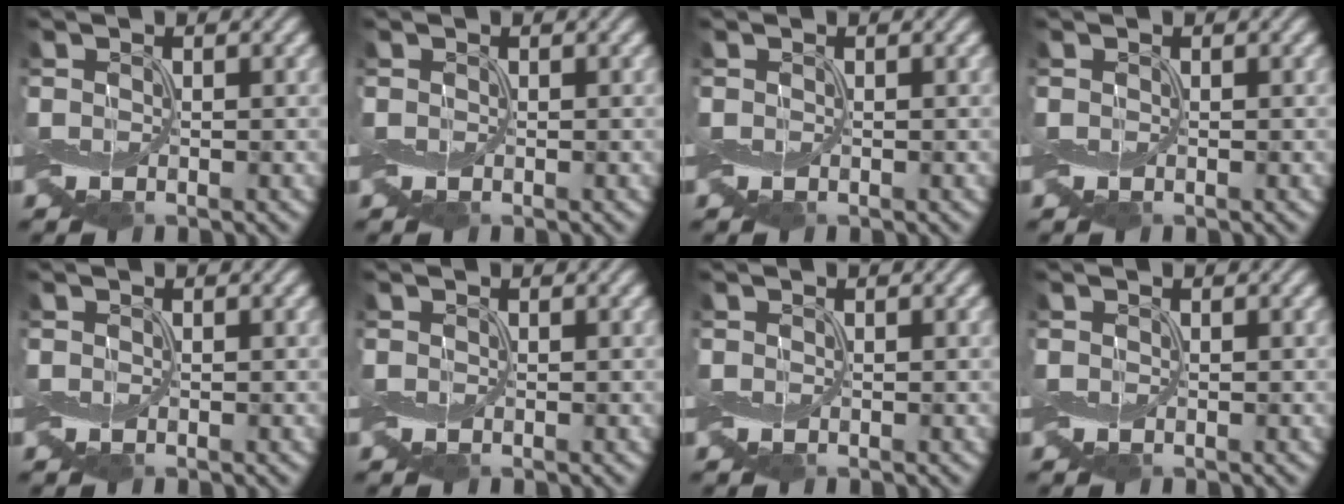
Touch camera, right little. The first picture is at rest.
{"total": 0.0}
{"total": 0.0}
{"total": 0.0}
{"total": 0.0}
{"total": 0.0}
{"total": 0.0}
{"total": 0.0}